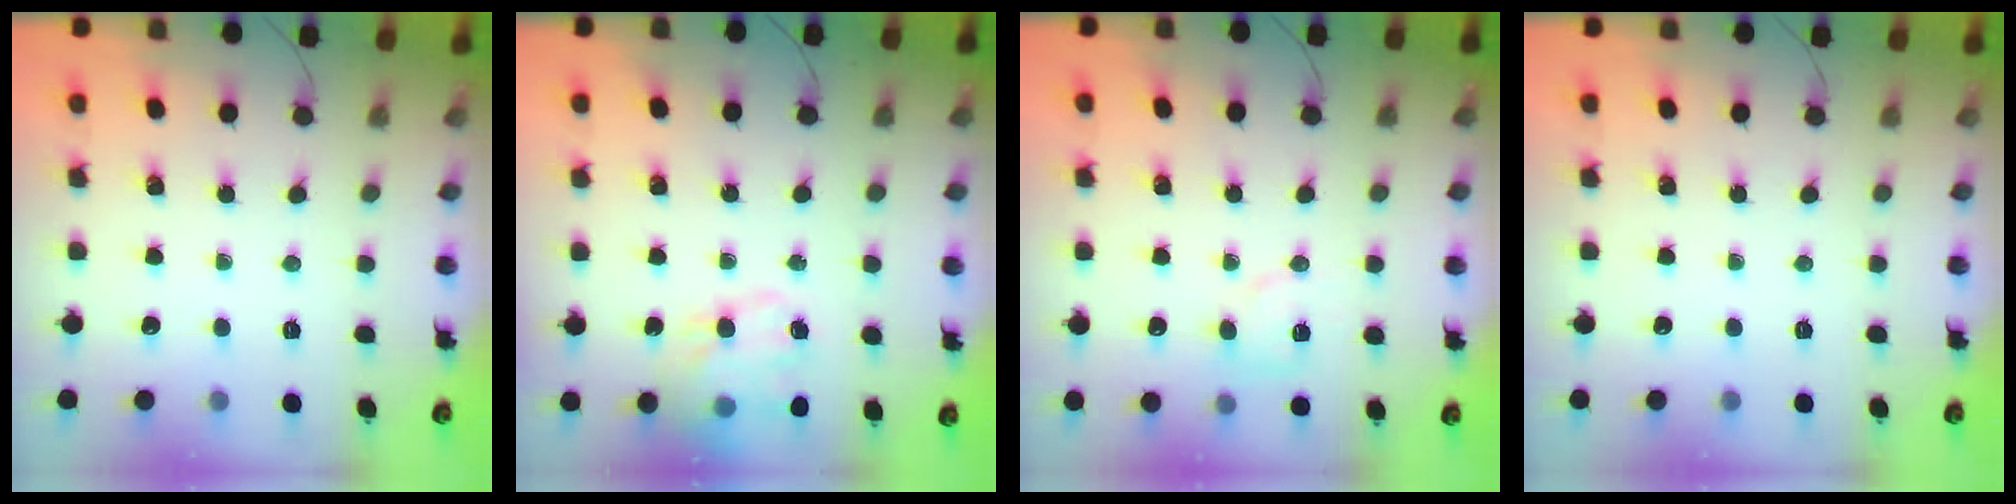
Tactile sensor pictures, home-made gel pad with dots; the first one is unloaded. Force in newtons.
{"total": 16.4, "press": 16.0, "slide": 3.5}
{"total": 5.2, "press": 4.9, "slide": 1.6}
{"total": 0.0}